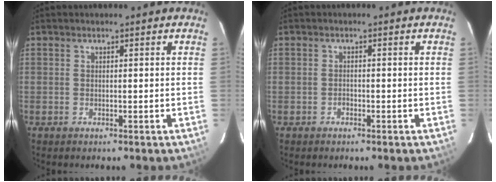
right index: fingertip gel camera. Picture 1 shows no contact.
{"total": 0.8, "force": [-0.6, 0.5, 0.2], "torque": [-0.004, 0.004, -0.011]}